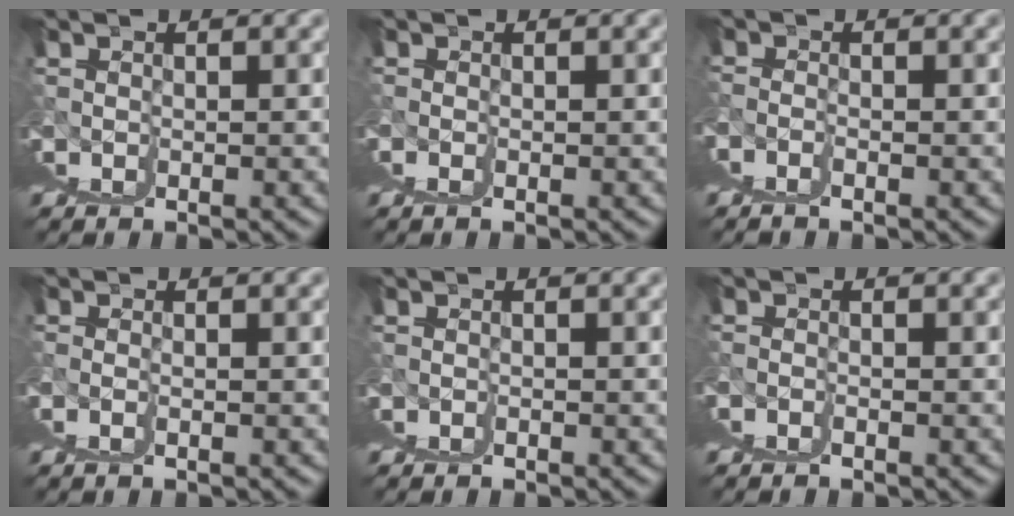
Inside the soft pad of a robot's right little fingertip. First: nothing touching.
{"total": 0.0}
{"total": 1.1, "force": [0.7, -0.8, 0.2], "torque": [0.003, 0.012, 0.011]}
{"total": 0.0}
{"total": 1.1, "force": [-0.1, -0.9, -0.6], "torque": [0.011, 0.002, -0.002]}
{"total": 0.9, "force": [0.2, -0.9, -0.2], "torque": [0.006, 0.007, 0.004]}